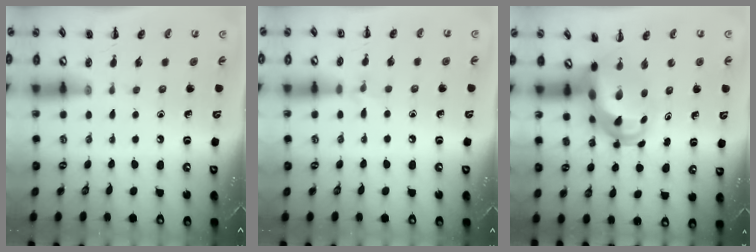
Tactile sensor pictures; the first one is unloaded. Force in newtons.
{"total": 5.2, "press": 4.9, "slide": 1.7}
{"total": 6.4, "press": 6.2, "slide": 1.6}